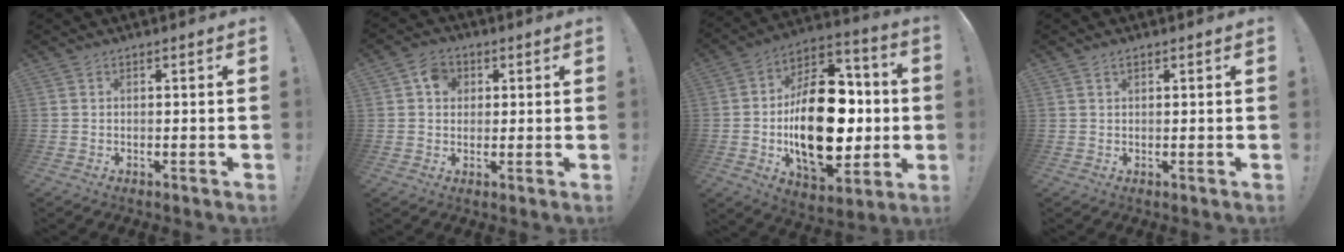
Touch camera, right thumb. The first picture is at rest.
{"total": 6.5, "force": [1.9, 5.6, 2.7], "torque": [-0.040, 0.007, 0.036]}
{"total": 27.4, "force": [-2.4, 16.3, 21.9], "torque": [-0.368, 0.012, -0.024]}
{"total": 1.1, "force": [0.7, 0.6, 0.5], "torque": [-0.011, 0.002, 0.013]}